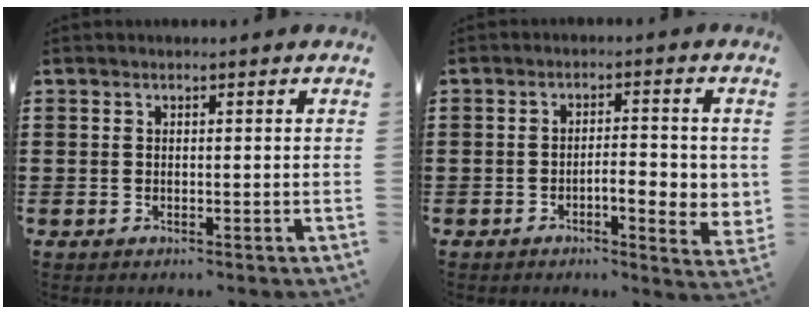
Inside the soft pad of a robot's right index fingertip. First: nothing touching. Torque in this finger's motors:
{"motor_torque": [0.31, 0.17, 0.43, 0.10]}